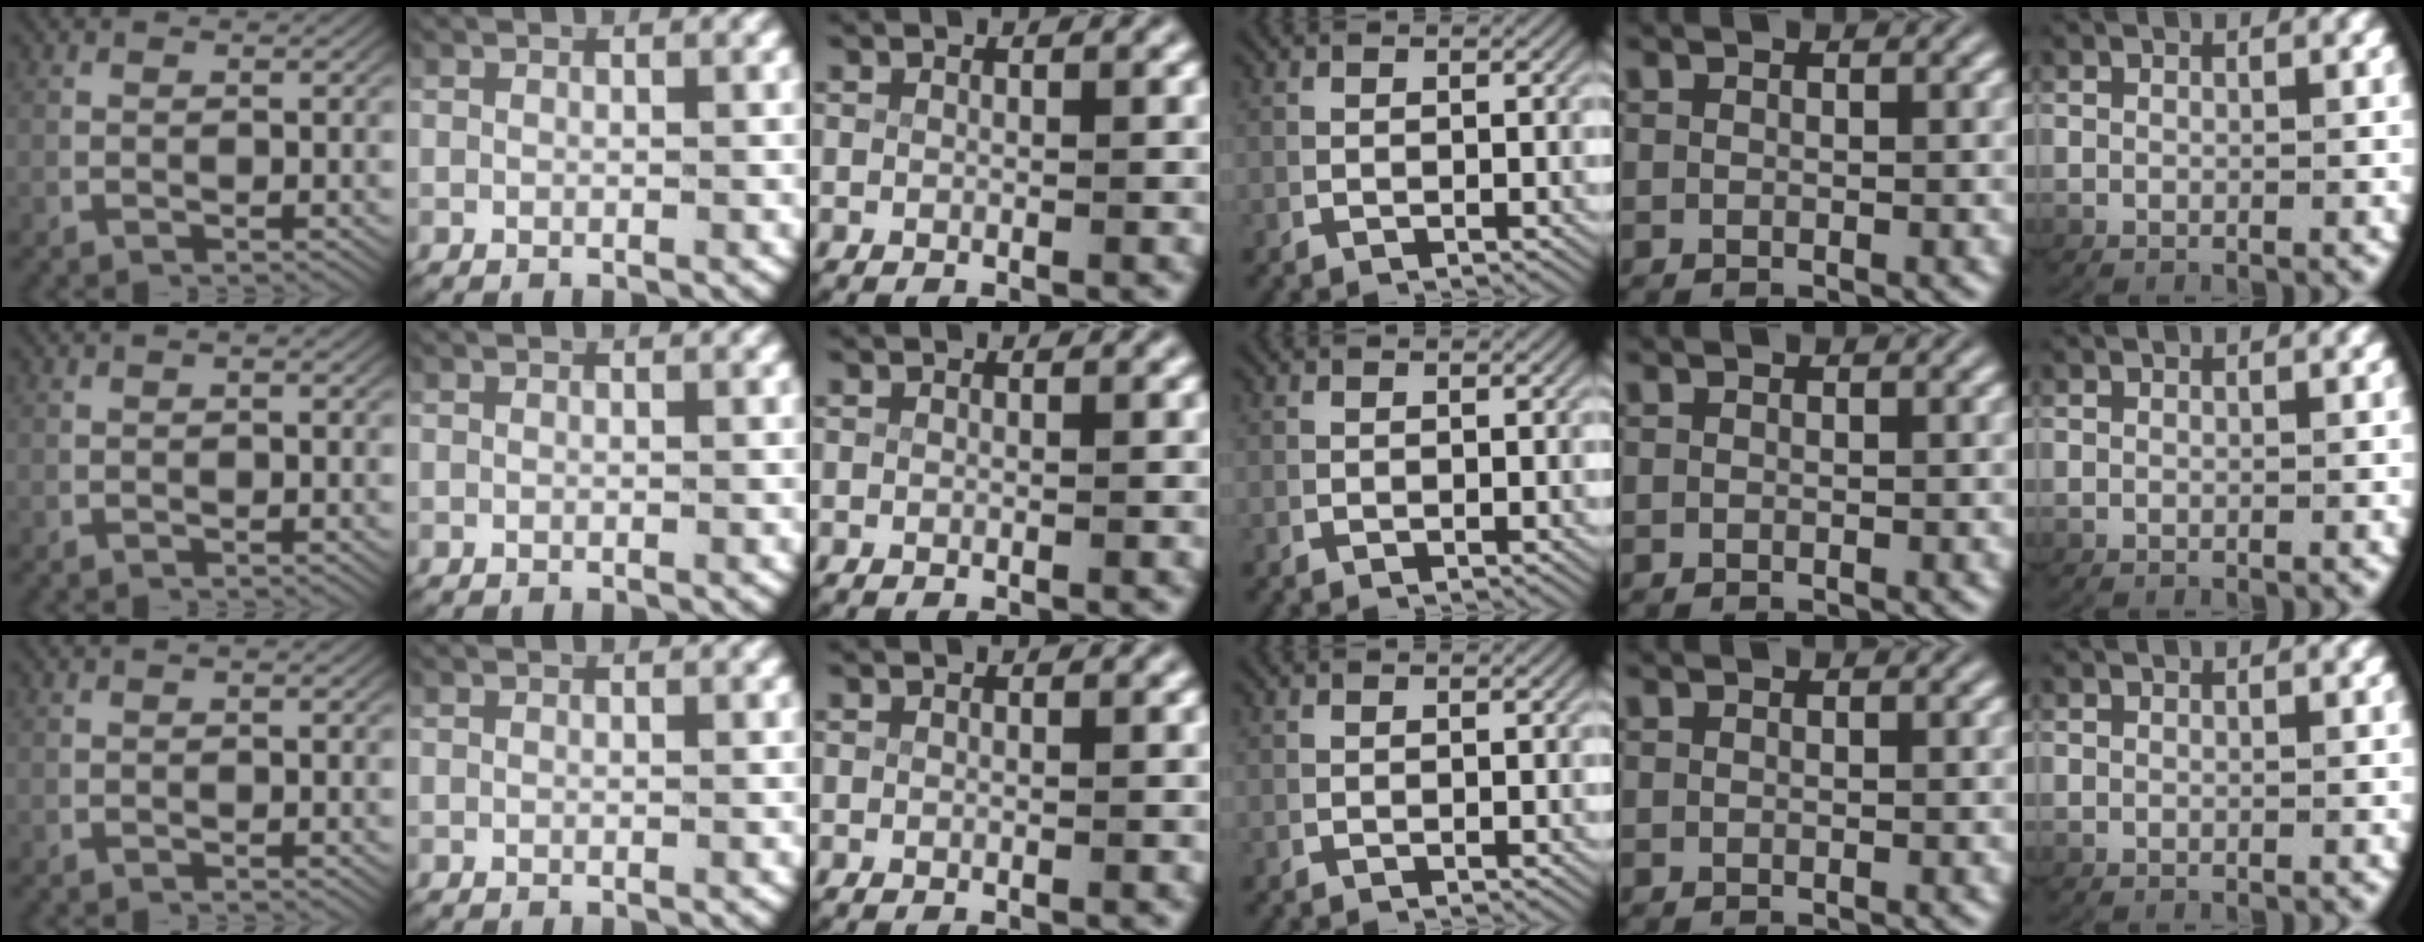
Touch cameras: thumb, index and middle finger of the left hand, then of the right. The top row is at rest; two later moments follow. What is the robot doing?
{"motion": "lift_and_place", "object": "paper"}